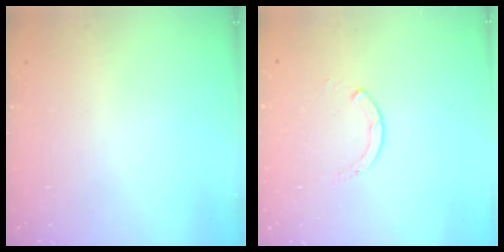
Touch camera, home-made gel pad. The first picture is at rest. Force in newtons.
{"total": 0.8, "press": 0.7, "slide": 0.1}